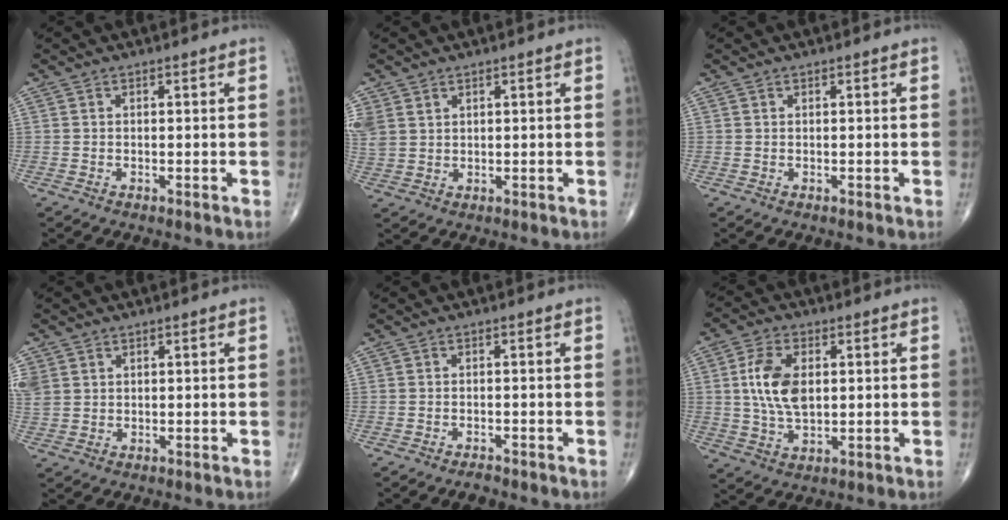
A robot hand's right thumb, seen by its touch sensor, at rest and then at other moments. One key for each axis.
{"total": 6.4, "fx": 2.9, "fy": 5.1, "fz": 2.5, "tx": -0.071, "ty": 0.003, "tz": 0.070}
{"total": 0.0}
{"total": 6.5, "fx": 2.2, "fy": 5.5, "fz": 2.7, "tx": -0.084, "ty": 0.008, "tz": 0.054}
{"total": 1.5, "fx": -1.3, "fy": 0.5, "fz": 0.5, "tx": -0.016, "ty": 0.007, "tz": -0.019}
{"total": 9.8, "fx": 1.5, "fy": 5.6, "fz": 7.9, "tx": -0.152, "ty": -0.004, "tz": 0.030}